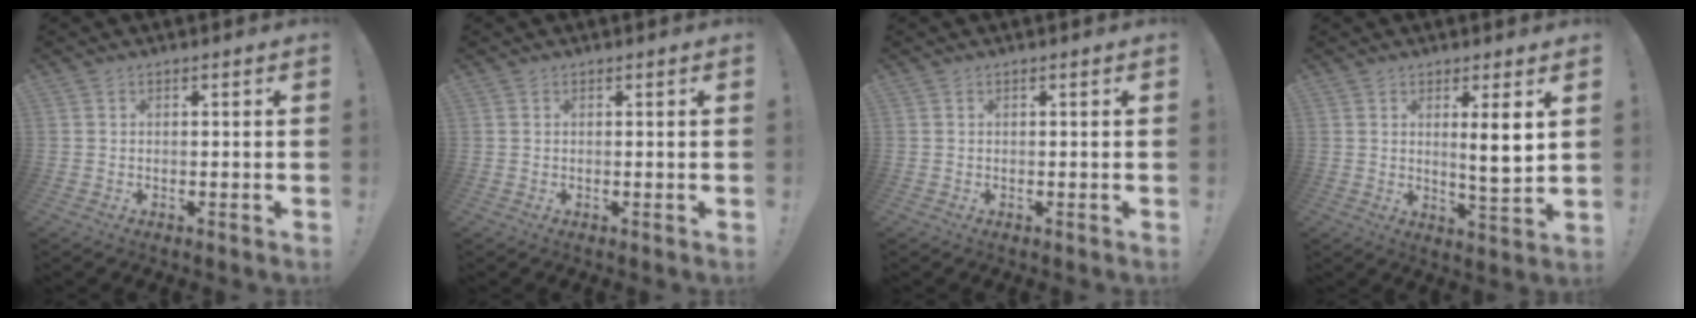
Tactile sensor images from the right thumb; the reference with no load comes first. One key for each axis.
{"total": 0.0}
{"total": 0.0}
{"total": 6.8, "fx": 2.4, "fy": 0.4, "fz": 6.4, "tx": -0.092, "ty": -0.021, "tz": 0.031}